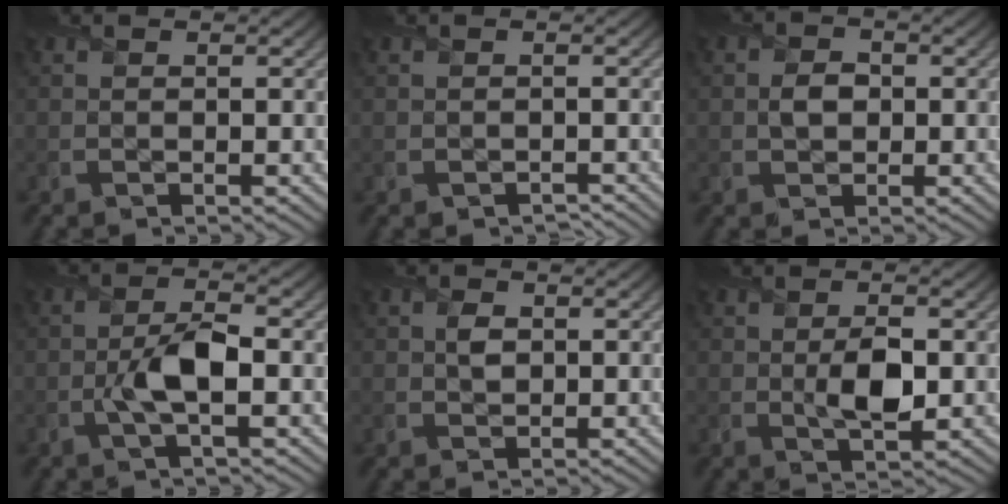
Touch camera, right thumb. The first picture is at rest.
{"total": 0.9, "force": [-0.8, 0.4, 0.0], "torque": [0.002, -0.007, -0.014]}
{"total": 2.2, "force": [-0.1, 1.8, 1.3], "torque": [-0.026, -0.005, -0.003]}
{"total": 5.1, "force": [-1.3, 1.7, 4.6], "torque": [-0.095, 0.001, -0.029]}
{"total": 1.6, "force": [0.3, 1.2, 1.0], "torque": [-0.019, -0.004, 0.005]}
{"total": 4.4, "force": [-0.2, 2.1, 3.8], "torque": [-0.069, -0.006, 0.000]}